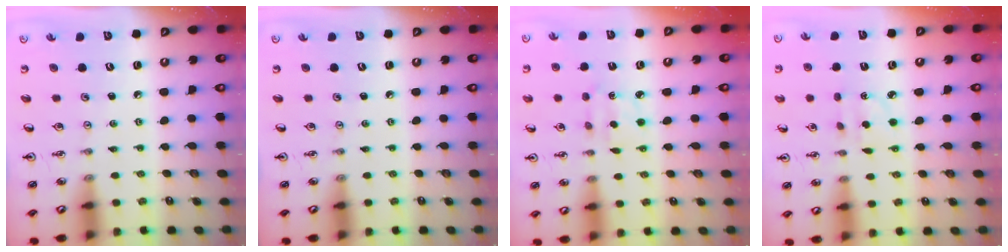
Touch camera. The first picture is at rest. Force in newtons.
{"total": 0.0}
{"total": 4.4, "press": 4.4, "slide": 0.4}
{"total": 3.0, "press": 2.8, "slide": 0.8}